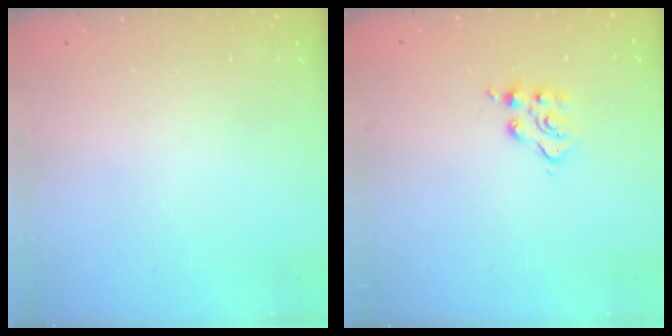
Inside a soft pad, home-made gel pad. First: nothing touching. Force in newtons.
{"total": 4.4, "press": 4.4, "slide": 0.3}